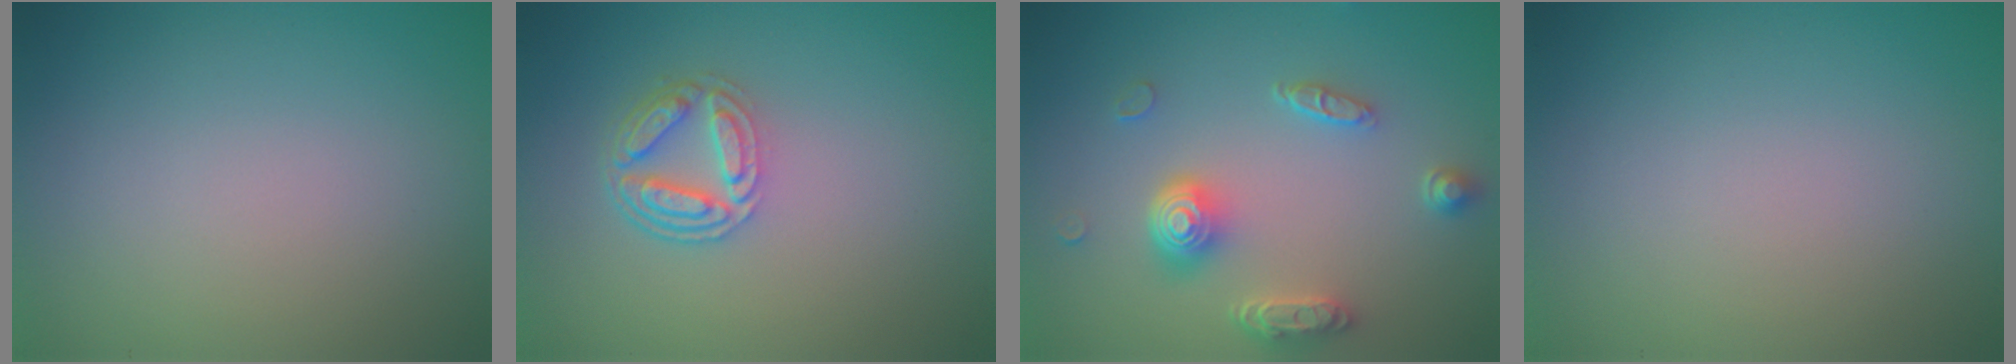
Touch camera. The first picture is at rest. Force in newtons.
{"total": 4.1, "press": 3.2, "slide": 2.6}
{"total": 4.5, "press": 3.5, "slide": 2.9}
{"total": 0.0}